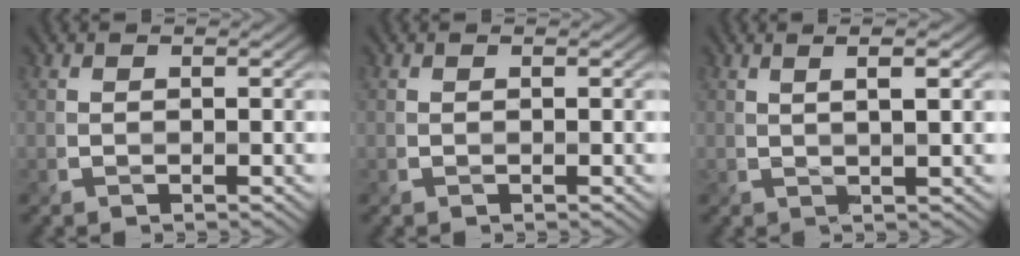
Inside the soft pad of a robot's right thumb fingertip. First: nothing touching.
{"total": 0.0}
{"total": 3.1, "force": [1.1, 0.2, 2.9], "torque": [-0.035, 0.002, 0.011]}